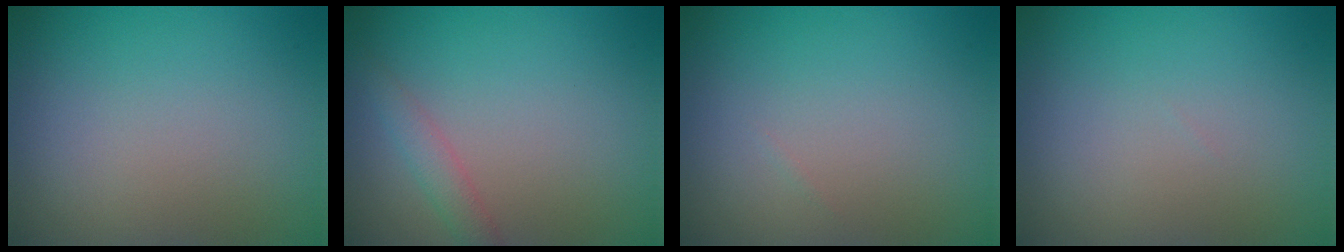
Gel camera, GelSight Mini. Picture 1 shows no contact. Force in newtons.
{"total": 1.7, "press": 1.7, "slide": 0.0}
{"total": 0.0}
{"total": 0.0}